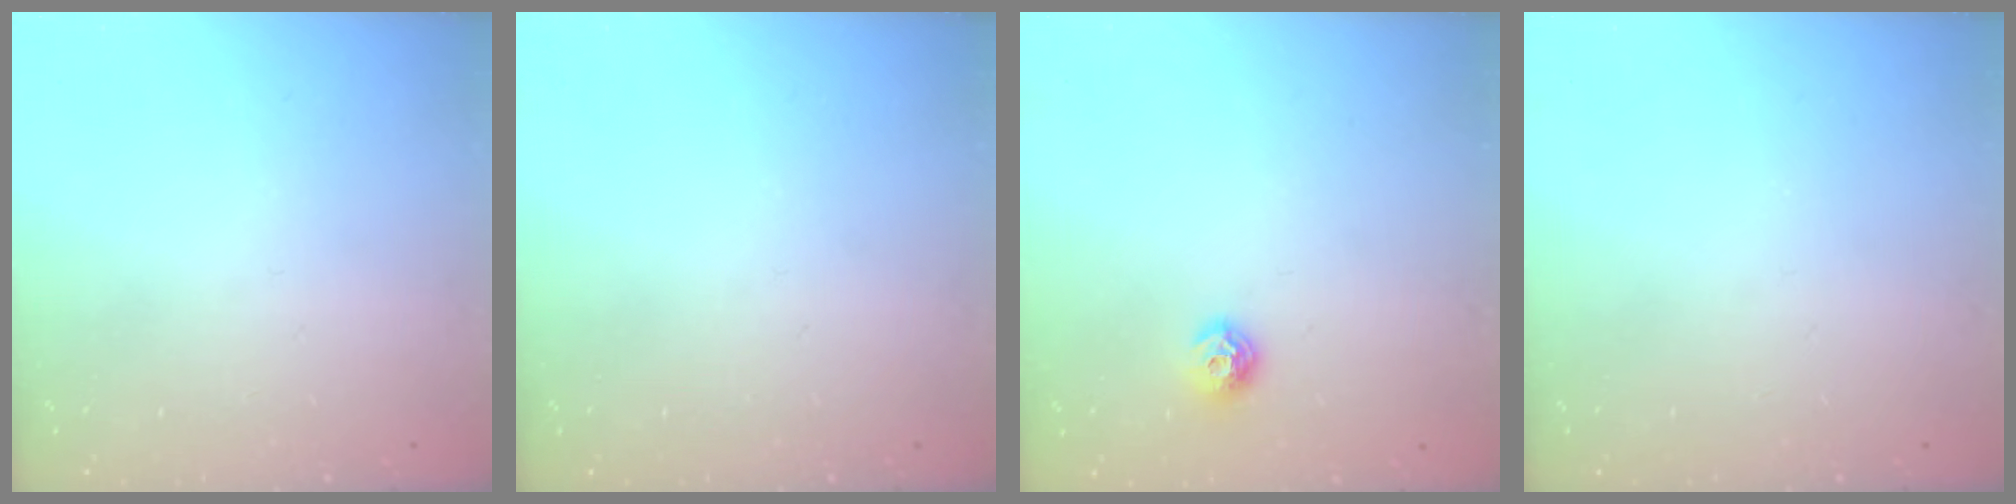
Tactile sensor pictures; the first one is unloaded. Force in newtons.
{"total": 0.0}
{"total": 7.0, "press": 6.9, "slide": 0.9}
{"total": 0.0}